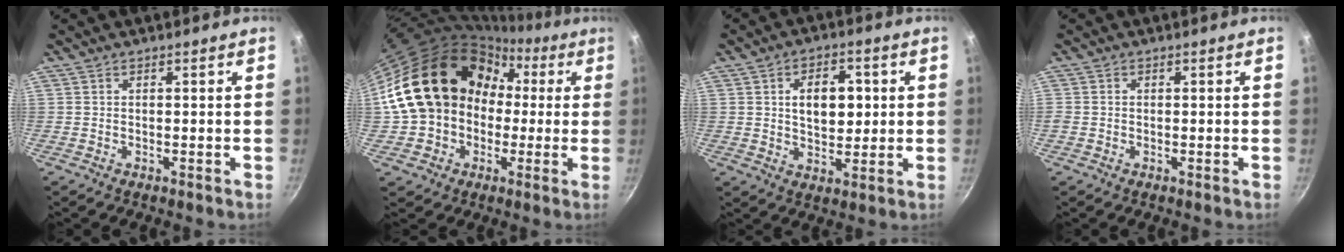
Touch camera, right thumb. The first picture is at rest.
{"total": 20.8, "force": [1.0, 17.2, 11.6], "torque": [-0.182, 0.064, 0.021]}
{"total": 9.2, "force": [1.6, 5.8, 6.9], "torque": [-0.078, 0.000, 0.024]}
{"total": 1.0, "force": [-0.2, 0.9, 0.3], "torque": [-0.006, 0.001, -0.005]}